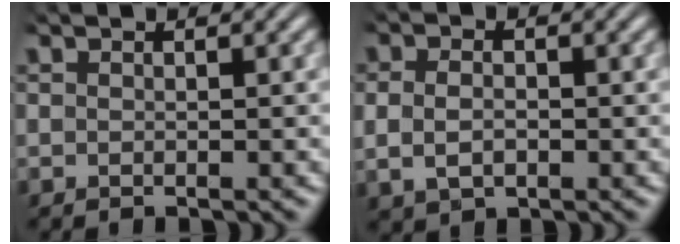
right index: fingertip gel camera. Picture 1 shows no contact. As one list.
[{"total": 2.7, "force": [0.0, 1.9, 1.9], "torque": [-0.042, 0.000, 0.005]}]